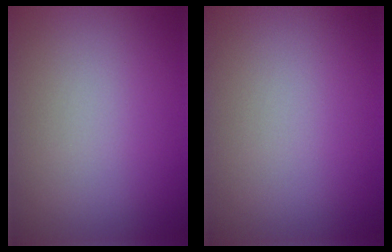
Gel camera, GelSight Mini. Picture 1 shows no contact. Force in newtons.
{"total": 0.0}